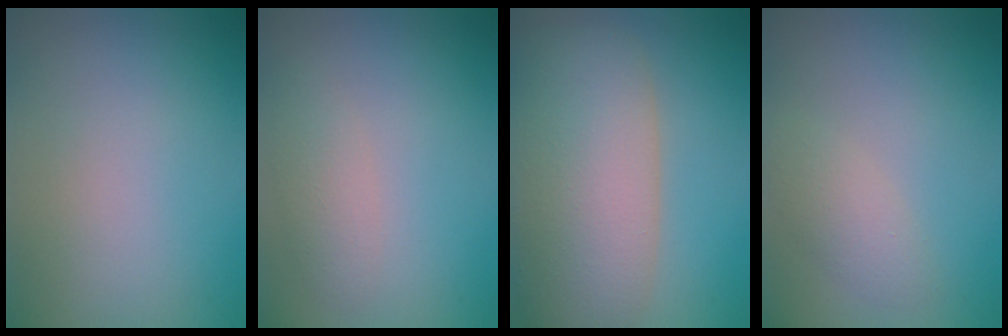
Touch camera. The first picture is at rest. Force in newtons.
{"total": 1.9, "press": 1.9, "slide": 0.0}
{"total": 11.1, "press": 11.1, "slide": 0.6}
{"total": 2.0, "press": 2.0, "slide": 0.1}